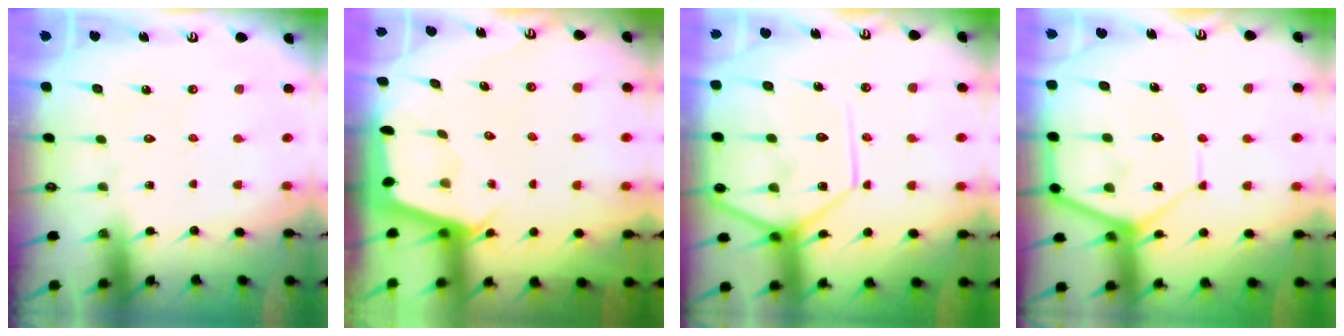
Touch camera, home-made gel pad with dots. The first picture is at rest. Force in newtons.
{"total": 2.1, "press": 2.1, "slide": 0.3}
{"total": 16.4, "press": 16.2, "slide": 2.0}
{"total": 12.1, "press": 12.1, "slide": 1.1}